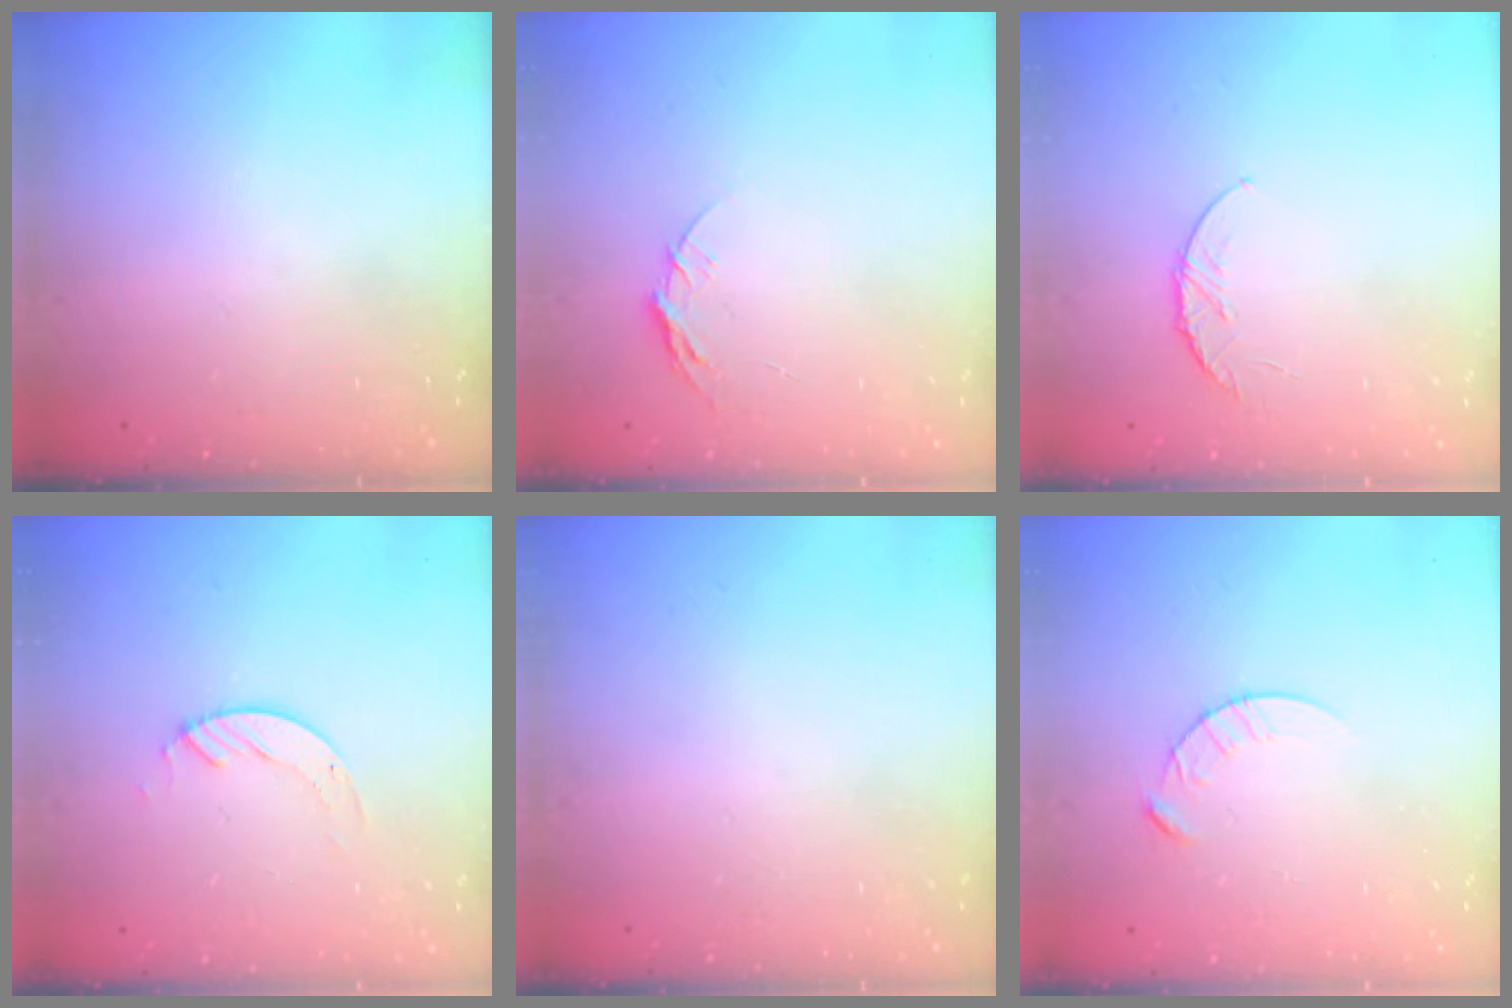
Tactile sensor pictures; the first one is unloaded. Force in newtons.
{"total": 6.5, "press": 6.5, "slide": 0.6}
{"total": 5.7, "press": 5.7, "slide": 0.7}
{"total": 3.4, "press": 3.4, "slide": 0.4}
{"total": 0.0}
{"total": 4.7, "press": 4.7, "slide": 0.5}